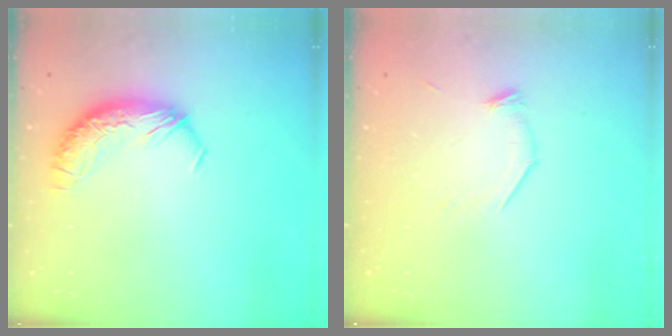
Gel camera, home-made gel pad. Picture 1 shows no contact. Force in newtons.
{"total": 8.6, "press": 8.6, "slide": 0.7}